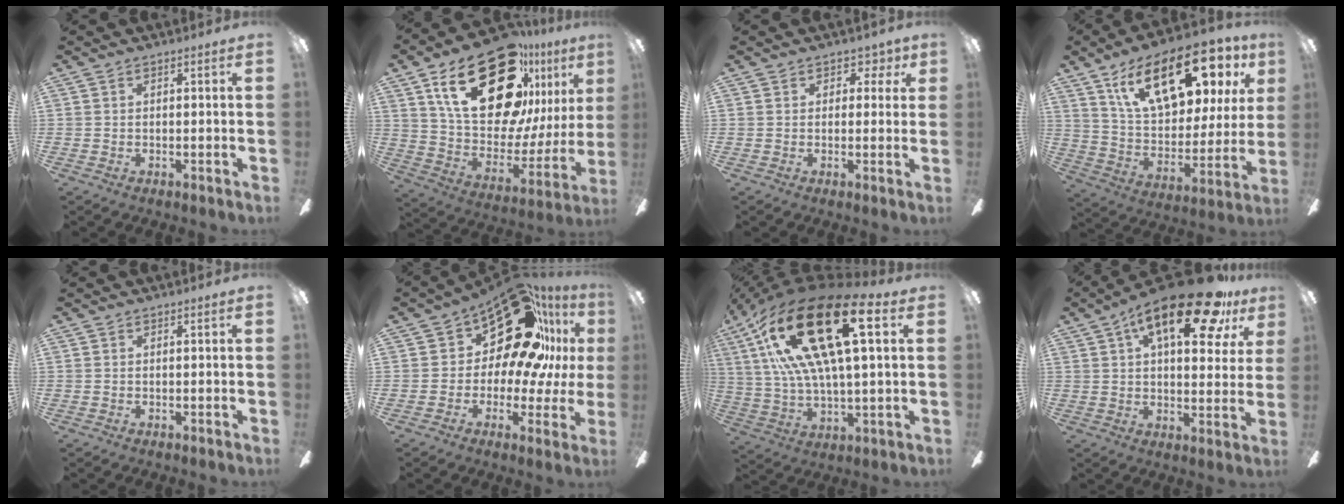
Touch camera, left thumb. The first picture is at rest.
{"total": 32.3, "force": [16.8, 16.7, 21.9], "torque": [-0.367, -0.102, 0.305]}
{"total": 3.5, "force": [1.7, 2.6, 1.4], "torque": [0.000, -0.004, 0.026]}
{"total": 23.6, "force": [13.2, 10.3, 16.7], "torque": [-0.266, -0.057, 0.227]}
{"total": 0.0}
{"total": 23.7, "force": [11.7, 12.7, 16.3], "torque": [-0.233, -0.074, 0.208]}
{"total": 31.3, "force": [11.8, 12.4, 26.2], "torque": [-0.508, -0.050, 0.191]}
{"total": 22.0, "force": [11.8, 8.2, 16.7], "torque": [-0.243, -0.048, 0.183]}